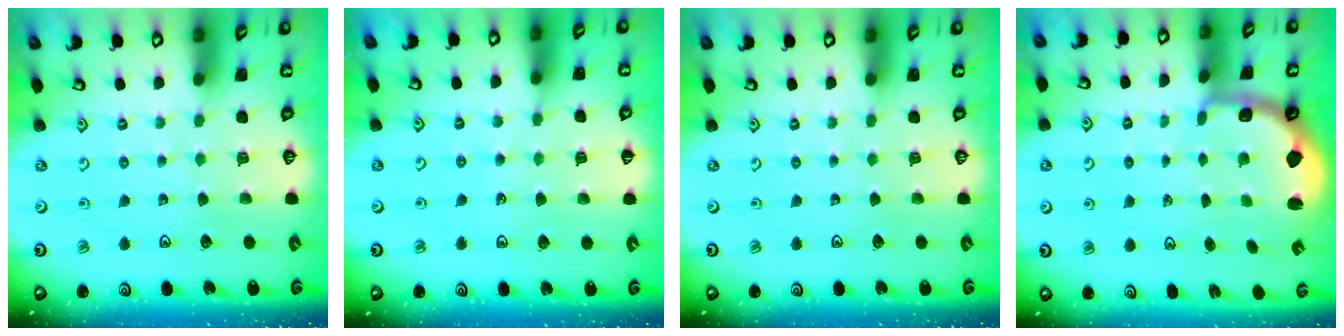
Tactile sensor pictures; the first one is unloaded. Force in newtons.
{"total": 4.5, "press": 4.3, "slide": 1.4}
{"total": 0.0}
{"total": 2.4, "press": 1.2, "slide": 2.1}